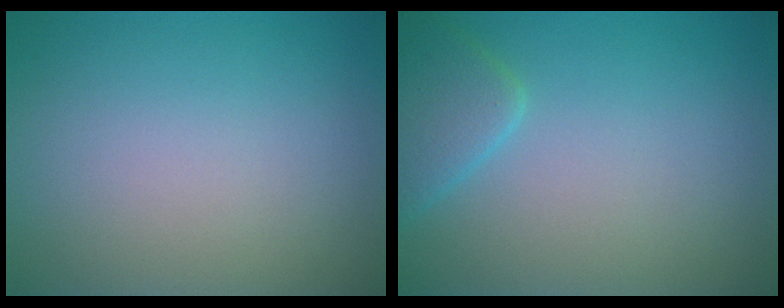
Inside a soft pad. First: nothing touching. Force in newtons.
{"total": 2.7, "press": 2.7, "slide": 0.2}